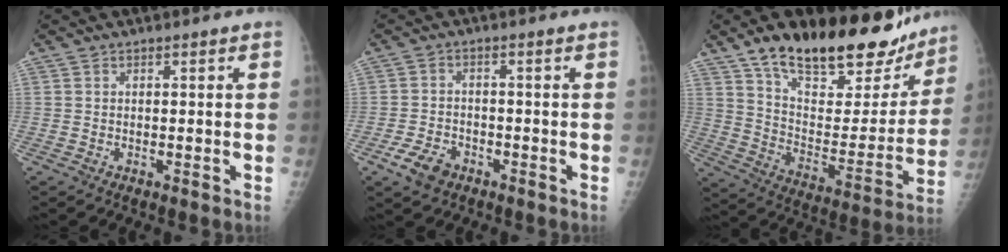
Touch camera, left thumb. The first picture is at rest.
{"total": 5.0, "force": [-2.9, 3.2, 2.6], "torque": [-0.048, 0.012, -0.048]}
{"total": 28.3, "force": [20.4, 11.5, 15.9], "torque": [-0.201, -0.070, 0.315]}